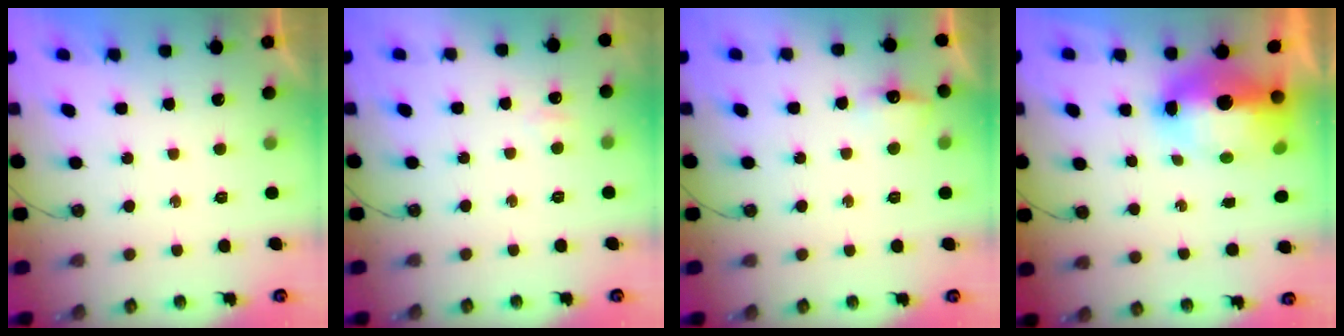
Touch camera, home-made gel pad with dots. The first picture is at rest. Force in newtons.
{"total": 3.5, "press": 2.8, "slide": 2.2}
{"total": 6.6, "press": 6.5, "slide": 0.9}
{"total": 13.3, "press": 13.2, "slide": 1.8}